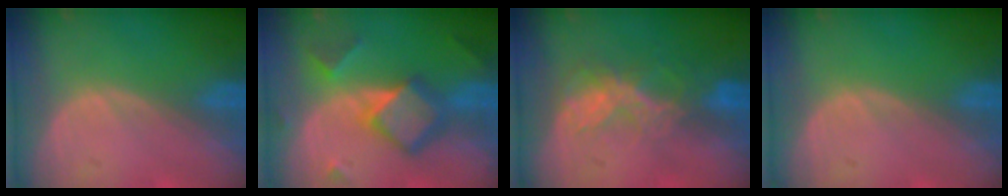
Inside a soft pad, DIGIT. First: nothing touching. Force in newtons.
{"total": 7.4, "press": 7.4, "slide": 0.5}
{"total": 6.8, "press": 5.8, "slide": 3.4}
{"total": 0.0}